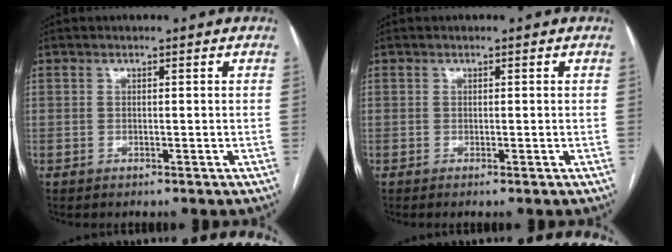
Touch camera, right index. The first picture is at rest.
{"total": 0.5, "force": [-0.2, 0.0, 0.5], "torque": [-0.010, 0.001, -0.002]}